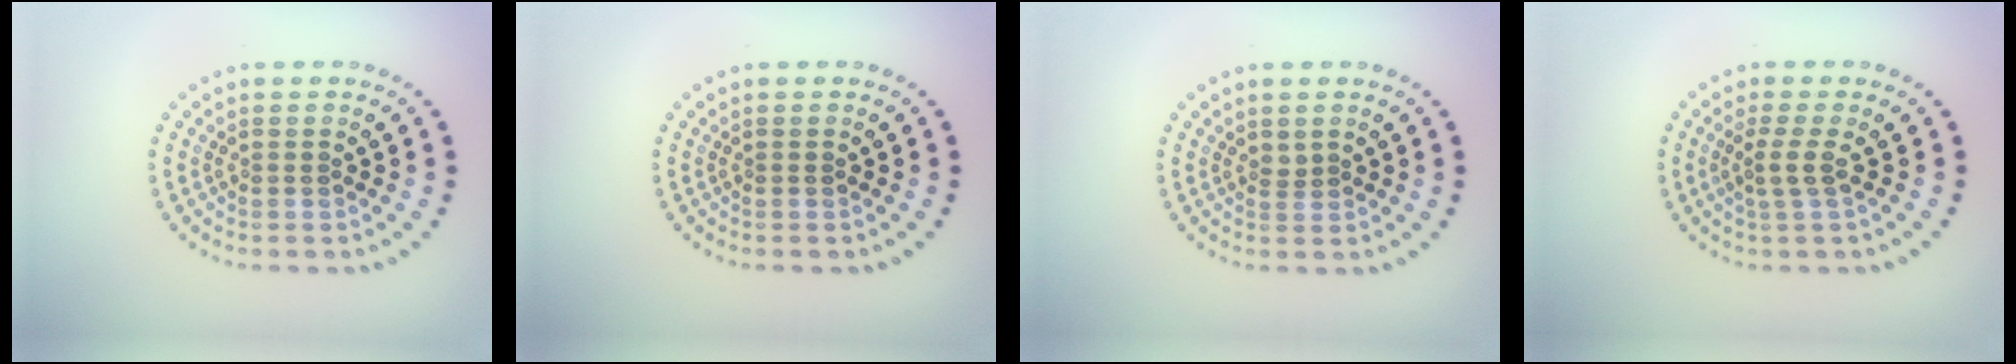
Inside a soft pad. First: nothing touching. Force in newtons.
{"total": 0.0}
{"total": 0.9, "press": 0.6, "slide": 0.7}
{"total": 1.9, "press": 1.4, "slide": 1.2}